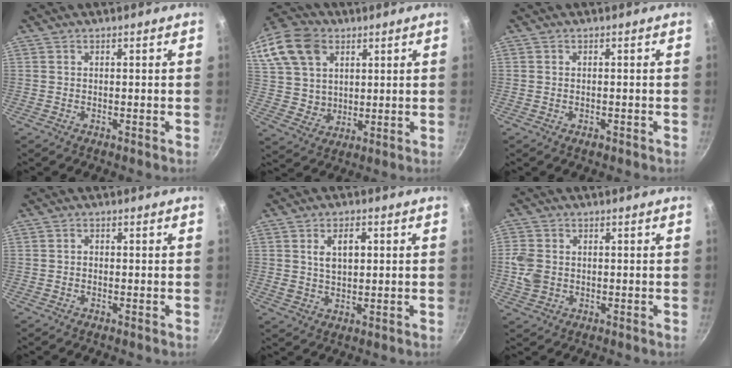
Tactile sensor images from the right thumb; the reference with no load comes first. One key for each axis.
{"total": 20.1, "fx": 8.5, "fy": 15.0, "fz": 10.2, "tx": -0.219, "ty": 0.012, "tz": 0.164}
{"total": 1.1, "fx": -0.6, "fy": 0.6, "fz": 0.7, "tx": -0.012, "ty": 0.001, "tz": -0.009}
{"total": 0.8, "fx": -0.4, "fy": 0.6, "fz": 0.3, "tx": -0.005, "ty": 0.003, "tz": -0.007}
{"total": 5.9, "fx": 1.4, "fy": 3.5, "fz": 4.5, "tx": -0.064, "ty": -0.002, "tz": 0.027}
{"total": 5.6, "fx": -0.3, "fy": 4.5, "fz": 3.2, "tx": -0.061, "ty": 0.004, "tz": -0.008}